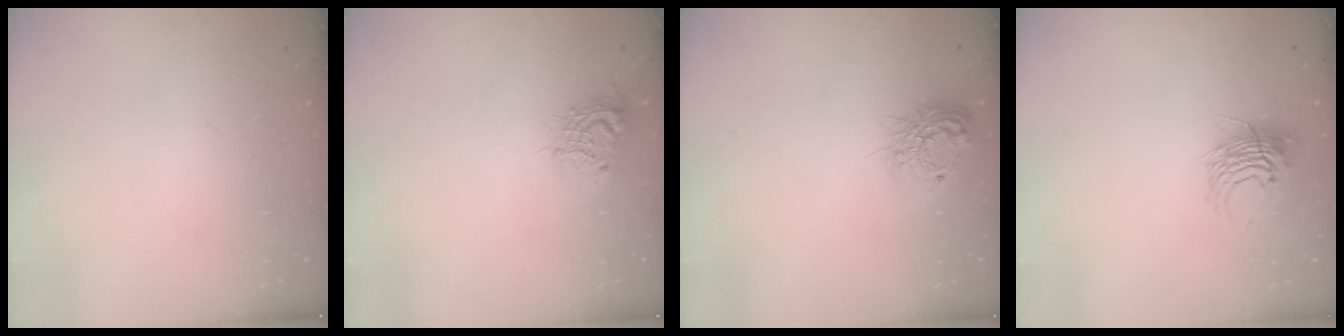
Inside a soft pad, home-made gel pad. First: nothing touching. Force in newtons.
{"total": 10.3, "press": 10.3, "slide": 0.7}
{"total": 13.2, "press": 13.2, "slide": 1.1}
{"total": 11.0, "press": 10.9, "slide": 0.7}